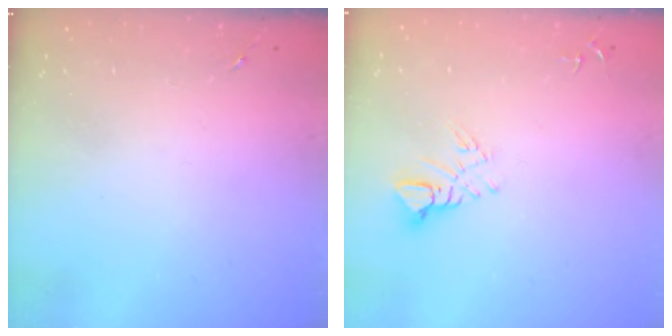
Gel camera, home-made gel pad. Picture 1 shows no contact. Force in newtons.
{"total": 6.0, "press": 6.0, "slide": 0.2}